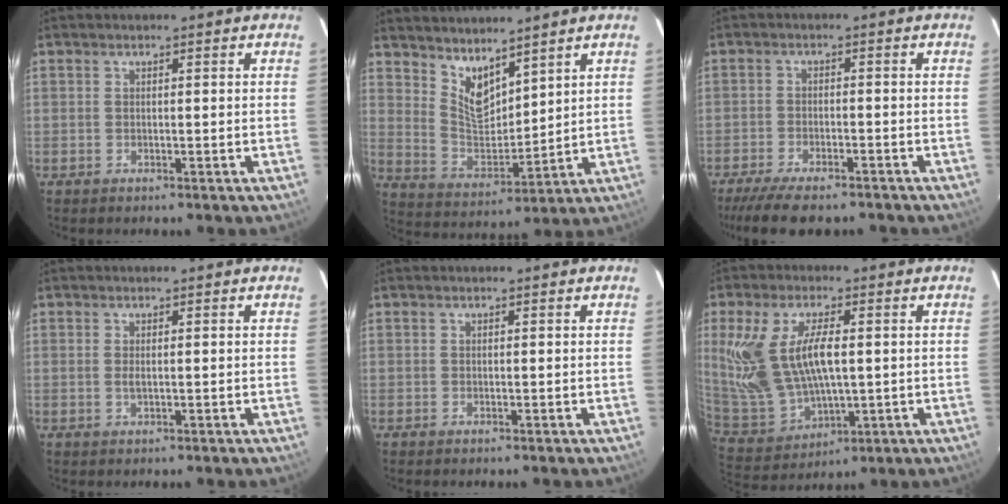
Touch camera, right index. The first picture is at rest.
{"total": 8.7, "force": [6.6, 3.4, 4.6], "torque": [-0.077, -0.009, 0.135]}
{"total": 10.8, "force": [-8.9, 2.9, 5.4], "torque": [-0.123, -0.026, -0.144]}
{"total": 1.3, "force": [-0.1, 0.3, 1.2], "torque": [-0.025, -0.001, 0.000]}
{"total": 0.0}
{"total": 16.3, "force": [2.8, 8.3, 13.7], "torque": [-0.281, -0.005, 0.077]}